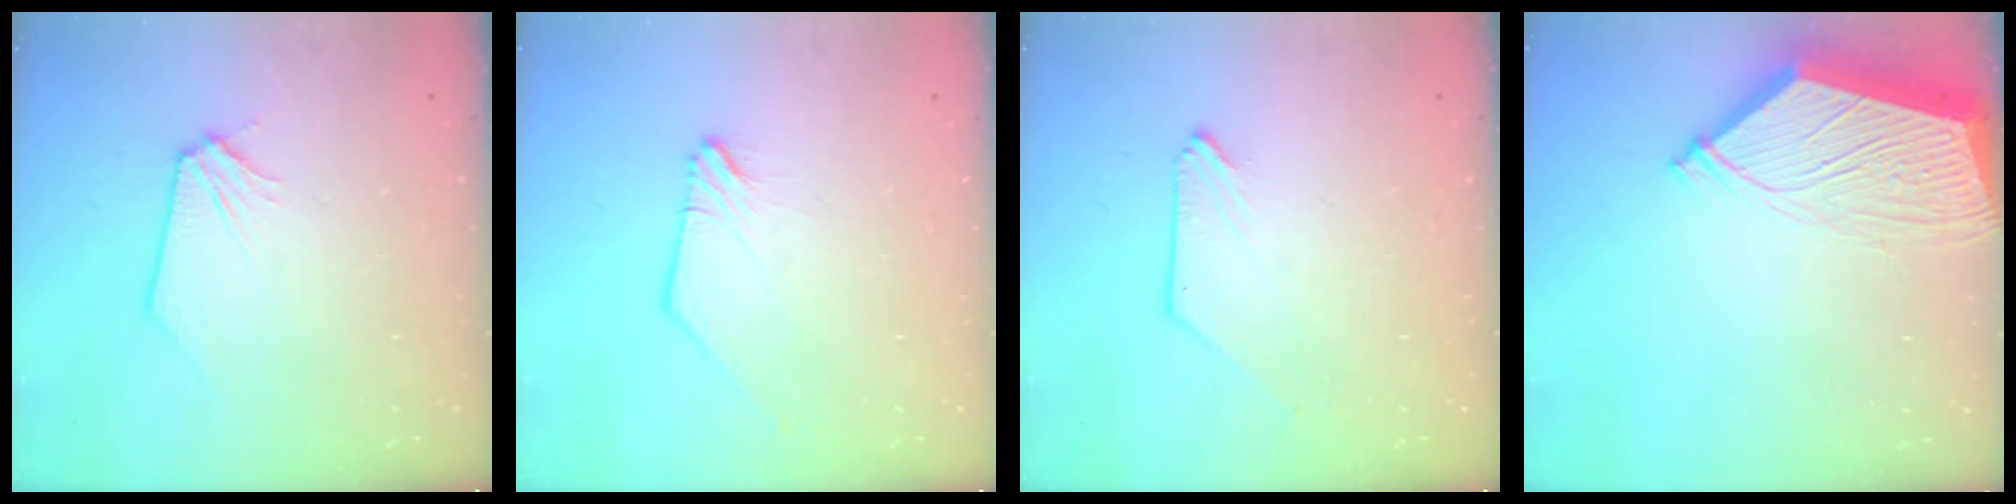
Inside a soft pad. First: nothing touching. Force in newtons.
{"total": 0.0}
{"total": 0.0}
{"total": 11.7, "press": 11.6, "slide": 1.5}